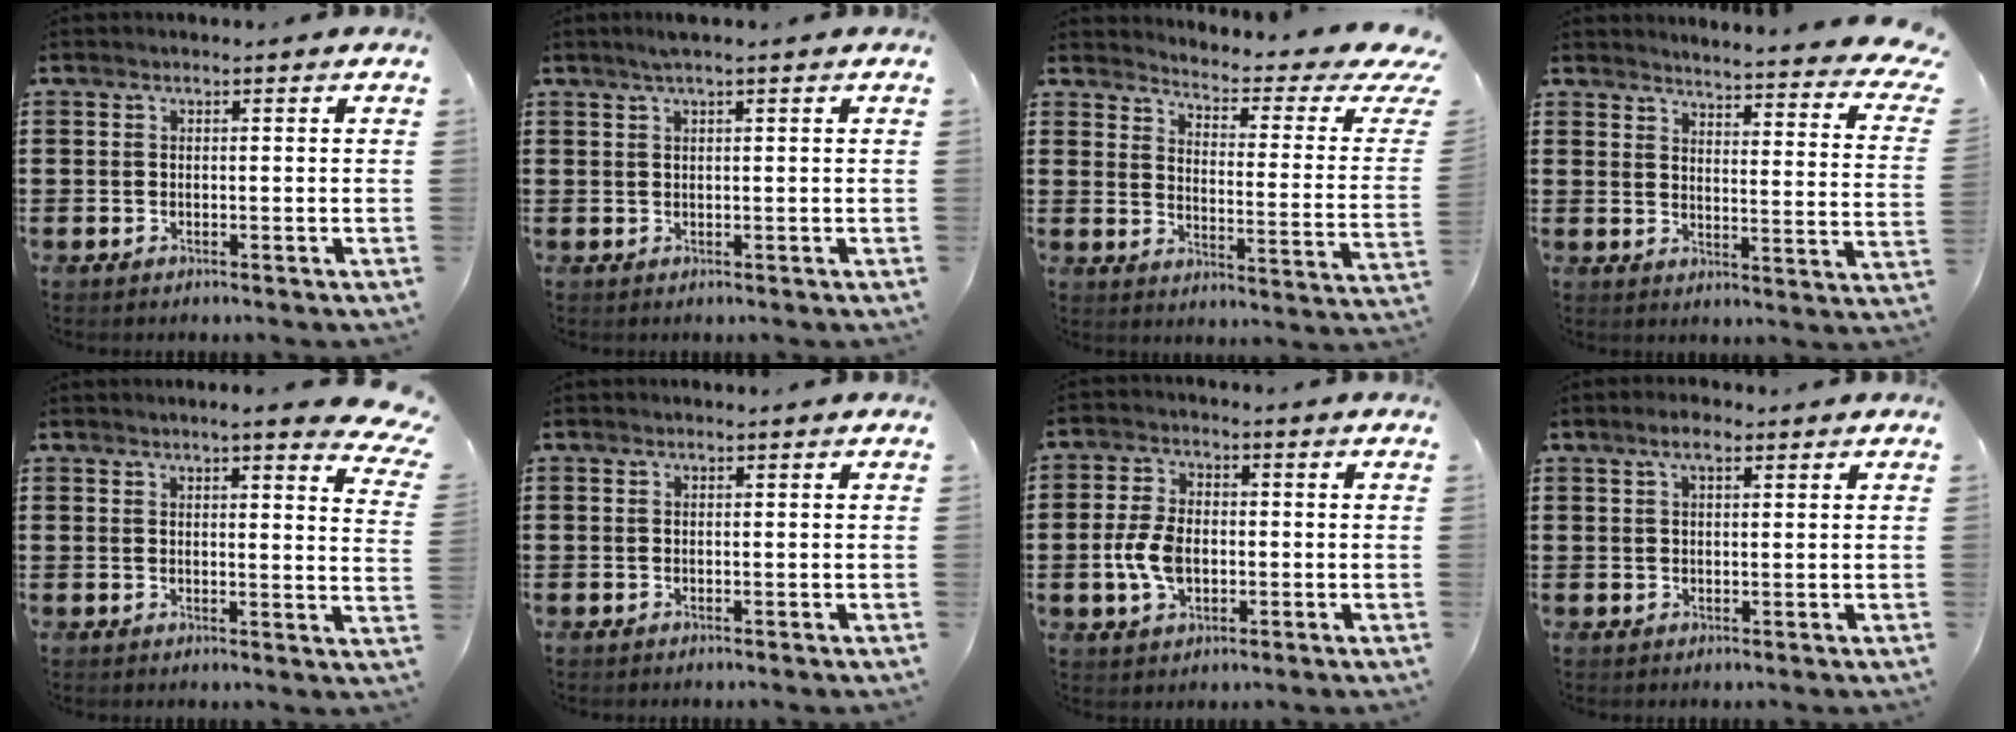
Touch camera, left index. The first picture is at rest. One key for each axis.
{"total": 1.5, "fx": 1.0, "fy": -0.1, "fz": 1.1, "tx": -0.022, "ty": 0.002, "tz": 0.017}
{"total": 3.4, "fx": 2.7, "fy": -0.1, "fz": 2.1, "tx": -0.041, "ty": -0.036, "tz": 0.034}
{"total": 3.8, "fx": 3.5, "fy": -0.3, "fz": 1.4, "tx": -0.040, "ty": -0.036, "tz": 0.054}
{"total": 4.3, "fx": 3.7, "fy": -0.4, "fz": 2.2, "tx": -0.042, "ty": -0.020, "tz": 0.060}
{"total": 0.0}
{"total": 6.6, "fx": -1.0, "fy": 4.2, "fz": 5.1, "tx": -0.125, "ty": 0.001, "tz": -0.026}
{"total": 3.0, "fx": 1.7, "fy": 1.0, "fz": 2.2, "tx": -0.048, "ty": 0.008, "tz": 0.030}